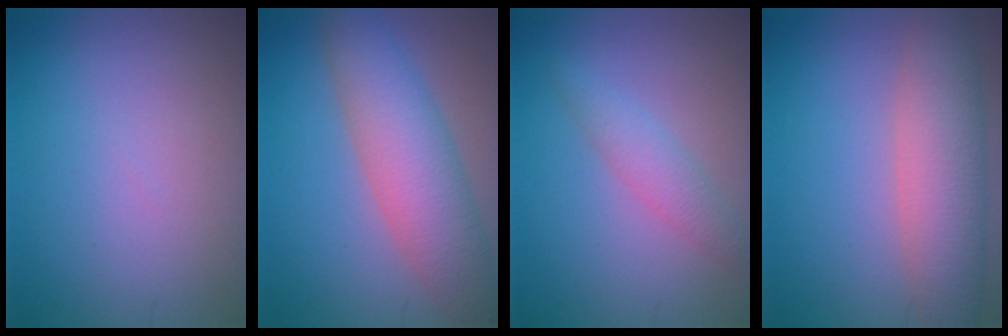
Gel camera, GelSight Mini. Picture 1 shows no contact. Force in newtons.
{"total": 6.3, "press": 6.3, "slide": 0.4}
{"total": 2.2, "press": 2.2, "slide": 0.2}
{"total": 5.8, "press": 5.8, "slide": 0.5}